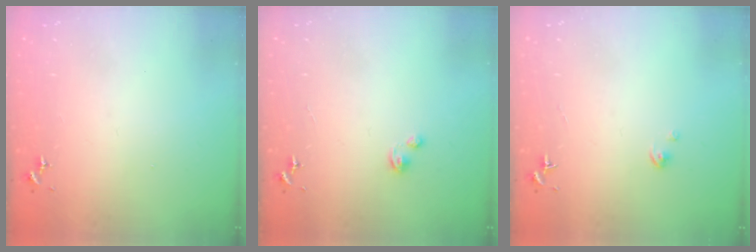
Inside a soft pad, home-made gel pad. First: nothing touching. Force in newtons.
{"total": 1.9, "press": 1.9, "slide": 0.1}
{"total": 1.8, "press": 1.8, "slide": 0.2}